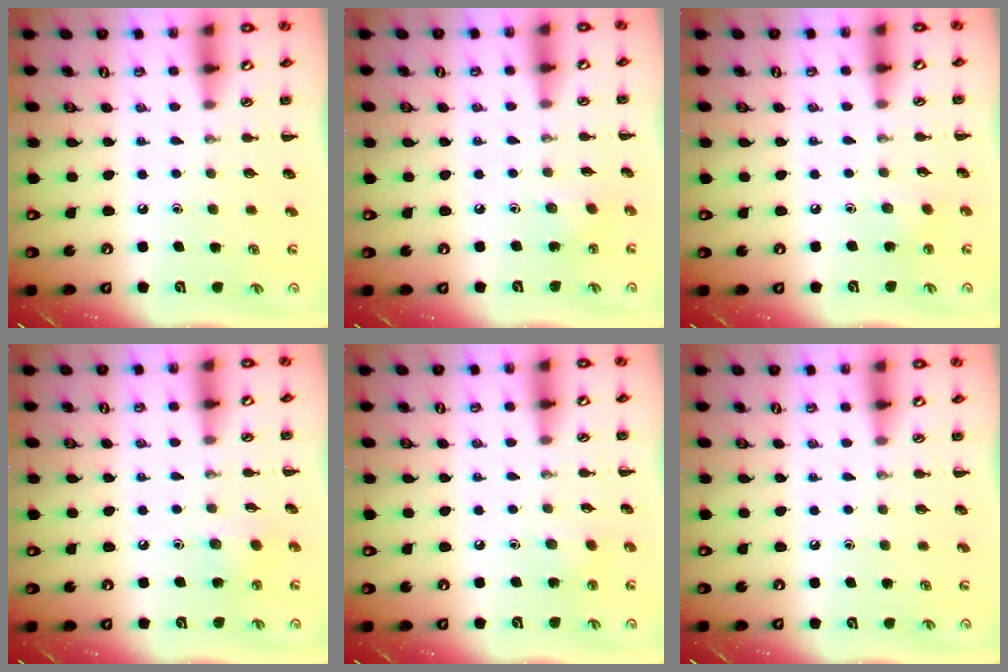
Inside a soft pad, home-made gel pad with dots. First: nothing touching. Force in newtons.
{"total": 3.0, "press": 2.8, "slide": 0.9}
{"total": 2.1, "press": 2.0, "slide": 0.8}
{"total": 3.8, "press": 3.7, "slide": 1.1}
{"total": 2.1, "press": 2.0, "slide": 0.8}
{"total": 0.0}